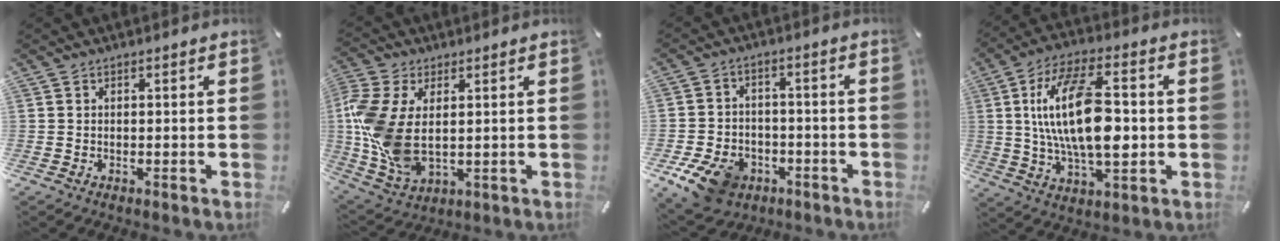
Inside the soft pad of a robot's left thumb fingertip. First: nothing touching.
{"total": 13.1, "force": [1.2, 8.6, 9.8], "torque": [-0.236, -0.006, 0.027]}
{"total": 10.8, "force": [-5.6, 7.6, 5.3], "torque": [-0.103, 0.036, -0.098]}
{"total": 19.3, "force": [1.1, 9.2, 16.9], "torque": [-0.327, 0.000, 0.015]}